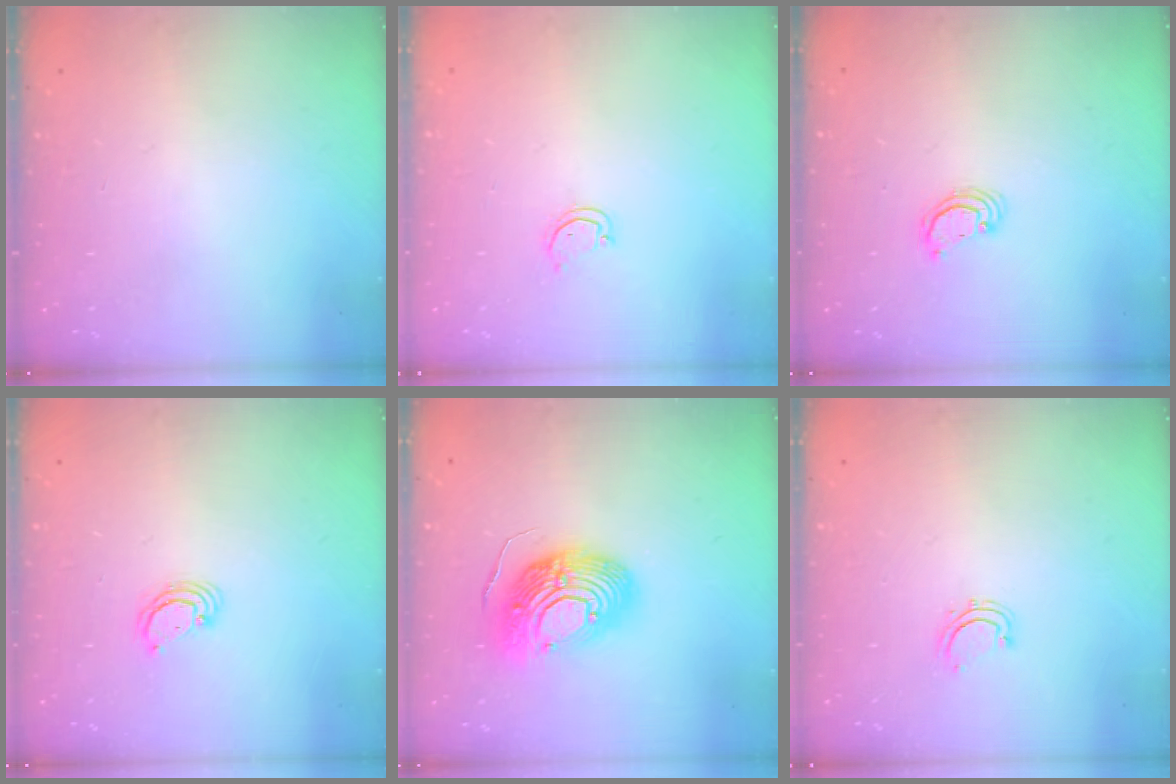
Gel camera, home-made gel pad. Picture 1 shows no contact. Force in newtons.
{"total": 3.2, "press": 3.2, "slide": 0.2}
{"total": 2.6, "press": 2.6, "slide": 0.2}
{"total": 2.7, "press": 2.7, "slide": 0.2}
{"total": 16.9, "press": 16.8, "slide": 1.6}
{"total": 4.2, "press": 4.1, "slide": 0.9}